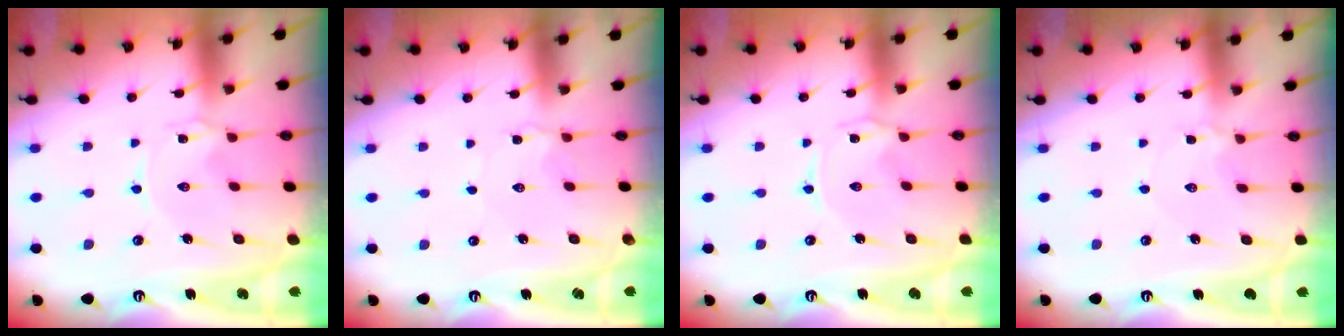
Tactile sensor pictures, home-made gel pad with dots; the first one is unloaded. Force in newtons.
{"total": 2.2, "press": 2.2, "slide": 0.3}
{"total": 0.6, "press": 0.6, "slide": 0.0}
{"total": 2.7, "press": 2.7, "slide": 0.3}